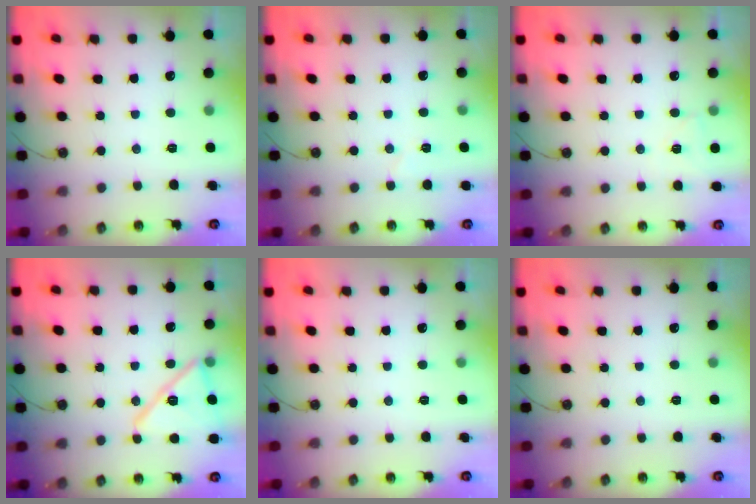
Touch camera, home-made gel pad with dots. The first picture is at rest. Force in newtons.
{"total": 3.8, "press": 3.3, "slide": 1.9}
{"total": 5.1, "press": 4.5, "slide": 2.3}
{"total": 15.2, "press": 15.1, "slide": 0.9}
{"total": 0.0}
{"total": 0.0}